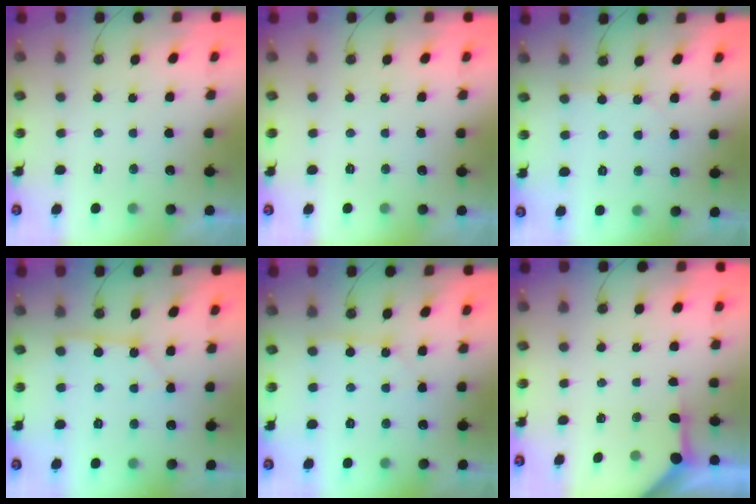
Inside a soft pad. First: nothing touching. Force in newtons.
{"total": 0.0}
{"total": 3.9, "press": 3.9, "slide": 0.6}
{"total": 2.9, "press": 2.9, "slide": 0.1}
{"total": 2.5, "press": 2.5, "slide": 0.3}
{"total": 3.2, "press": 3.2, "slide": 0.5}